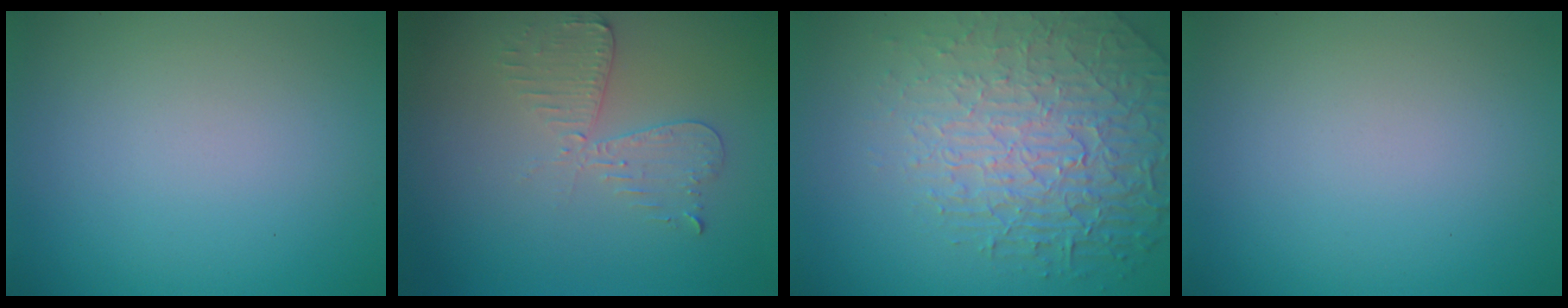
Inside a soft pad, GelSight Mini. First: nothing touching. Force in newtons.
{"total": 2.7, "press": 2.4, "slide": 1.1}
{"total": 6.2, "press": 5.1, "slide": 3.5}
{"total": 0.0}